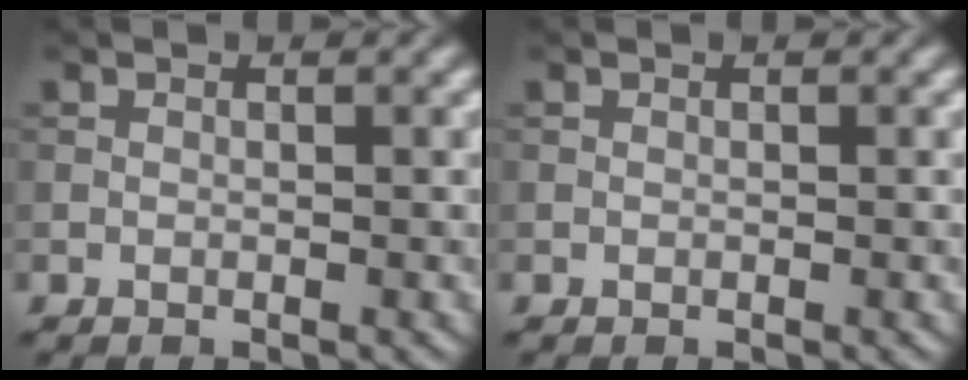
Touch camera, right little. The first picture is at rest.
{"total": 0.0}